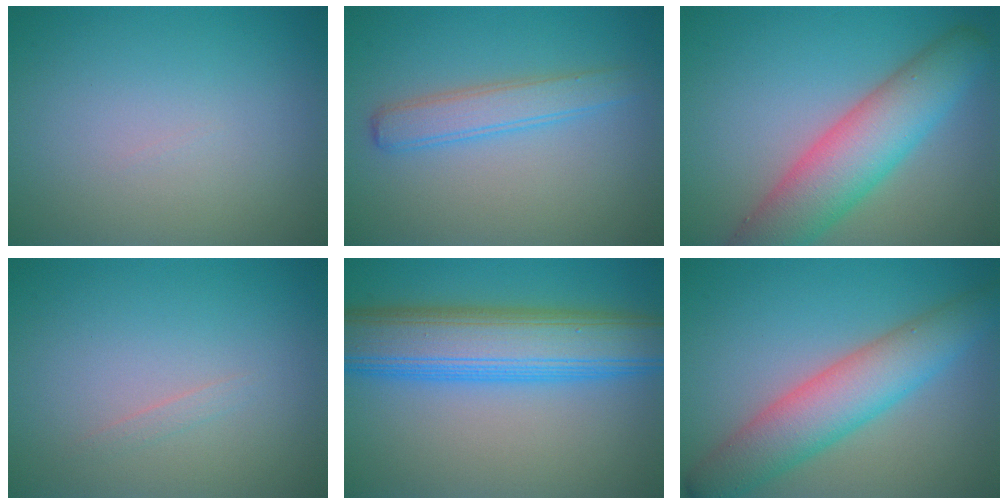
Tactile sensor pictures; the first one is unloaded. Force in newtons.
{"total": 2.9, "press": 2.9, "slide": 0.1}
{"total": 7.8, "press": 7.8, "slide": 0.5}
{"total": 0.6, "press": 0.6, "slide": 0.0}
{"total": 9.6, "press": 9.6, "slide": 0.1}
{"total": 6.5, "press": 6.5, "slide": 0.1}